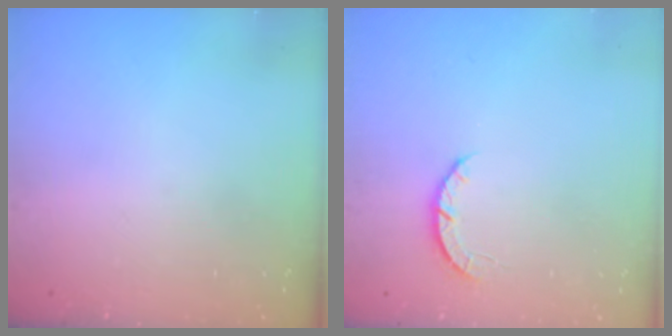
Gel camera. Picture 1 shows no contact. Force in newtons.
{"total": 2.7, "press": 2.6, "slide": 0.4}